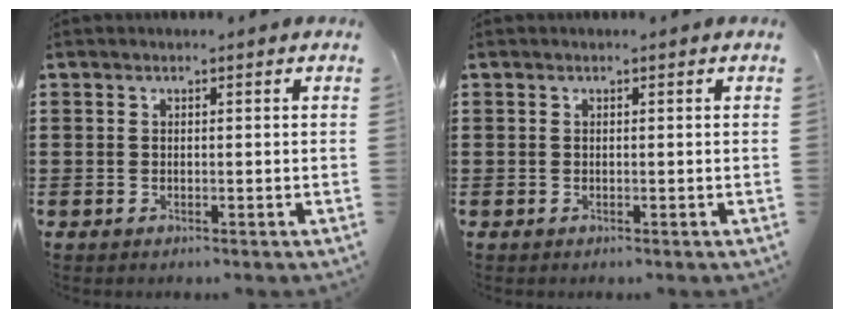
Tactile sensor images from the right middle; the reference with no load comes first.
{"total": 0.0}